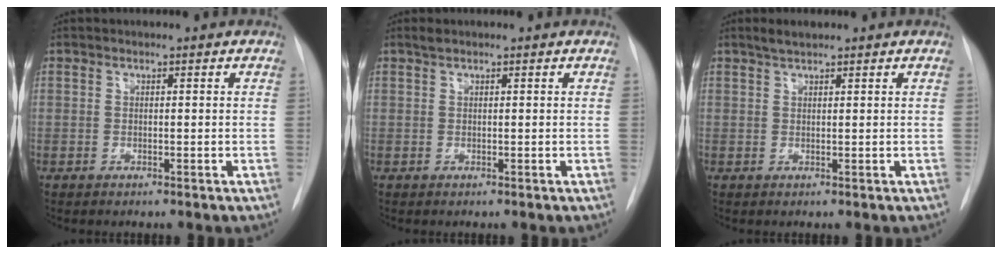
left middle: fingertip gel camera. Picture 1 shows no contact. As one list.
[{"total": 0.7, "force": [0.6, 0.1, 0.4], "torque": [-0.014, 0.008, 0.015]}, {"total": 1.9, "force": [1.6, 0.4, 0.9], "torque": [-0.024, 0.005, 0.031]}]